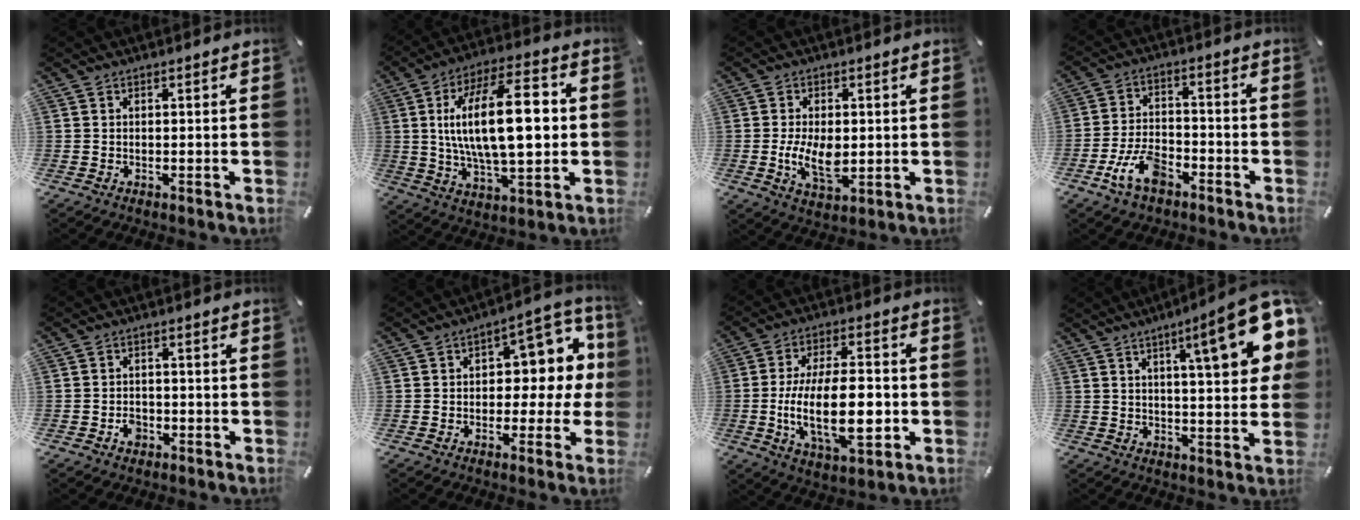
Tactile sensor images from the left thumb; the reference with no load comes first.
{"total": 22.2, "force": [2.2, 9.7, 19.8], "torque": [-0.359, -0.004, 0.026]}
{"total": 8.5, "force": [-0.5, 4.7, 7.0], "torque": [-0.146, -0.012, -0.014]}
{"total": 10.1, "force": [-5.6, 5.3, 6.4], "torque": [-0.138, 0.021, -0.104]}
{"total": 2.9, "force": [-1.3, 2.4, 1.2], "torque": [-0.020, 0.006, -0.026]}
{"total": 11.2, "force": [2.2, 7.1, 8.4], "torque": [-0.094, -0.019, 0.035]}
{"total": 19.1, "force": [-3.1, 9.0, 16.6], "torque": [-0.293, -0.004, -0.049]}
{"total": 18.9, "force": [8.1, 4.2, 16.6], "torque": [-0.236, -0.039, 0.112]}